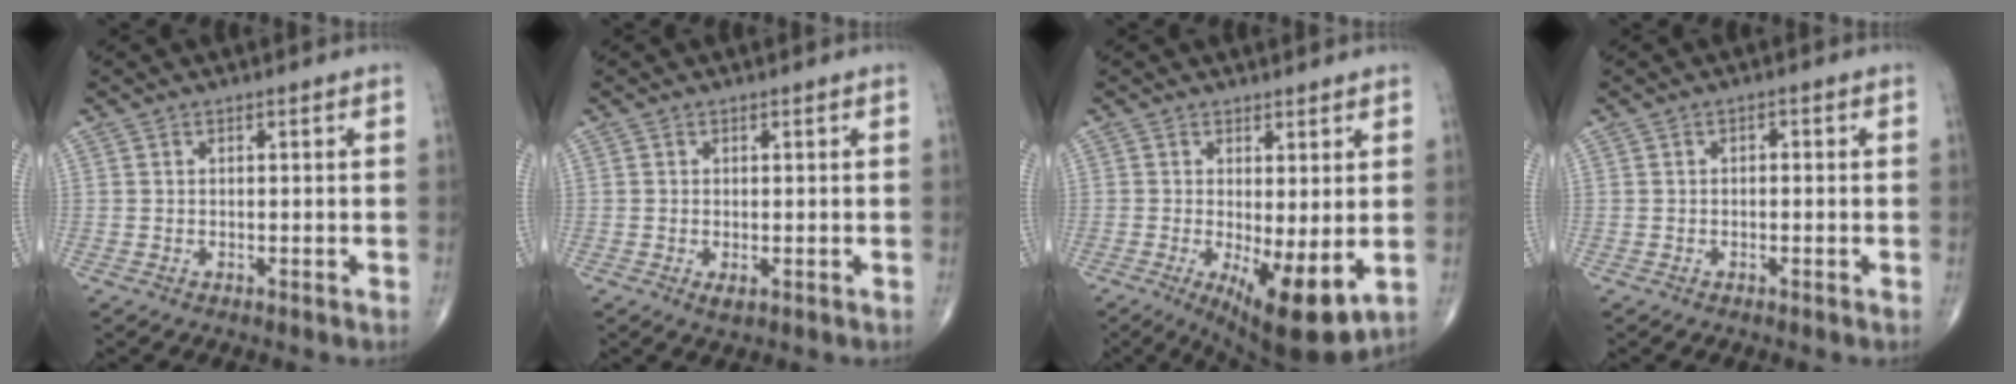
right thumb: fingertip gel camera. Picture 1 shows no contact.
{"total": 1.4, "force": [-0.4, 0.7, 1.2], "torque": [-0.021, -0.003, -0.003]}
{"total": 10.6, "force": [-1.9, 3.4, 9.8], "torque": [-0.151, -0.026, -0.018]}
{"total": 0.9, "force": [-0.1, 0.5, 0.7], "torque": [-0.005, 0.004, -0.006]}